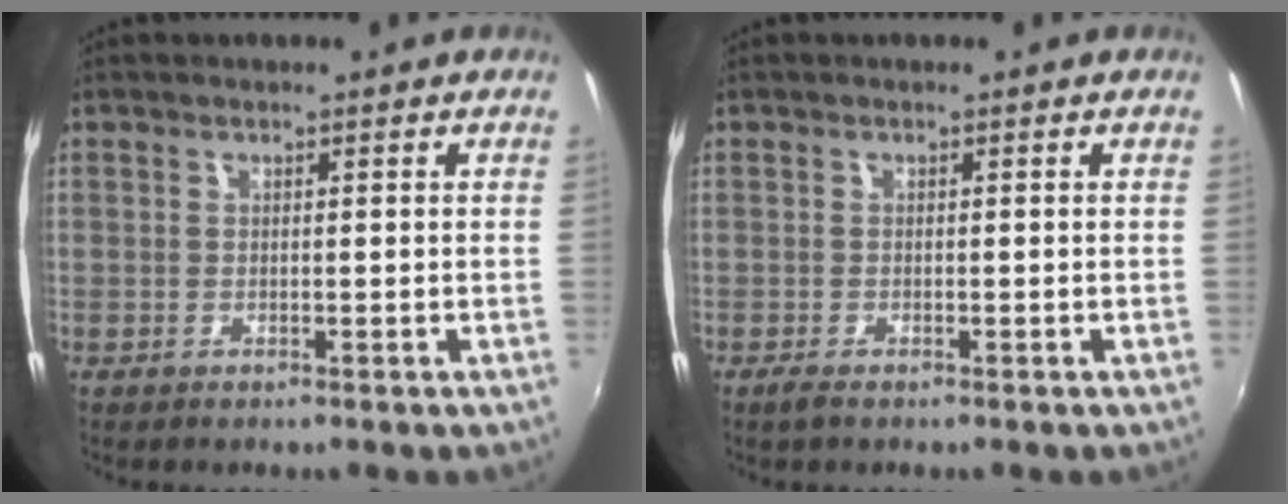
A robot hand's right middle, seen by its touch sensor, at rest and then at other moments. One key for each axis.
{"total": 1.4, "fx": -0.9, "fy": 0.3, "fz": 1.0, "tx": -0.021, "ty": -0.006, "tz": -0.017}